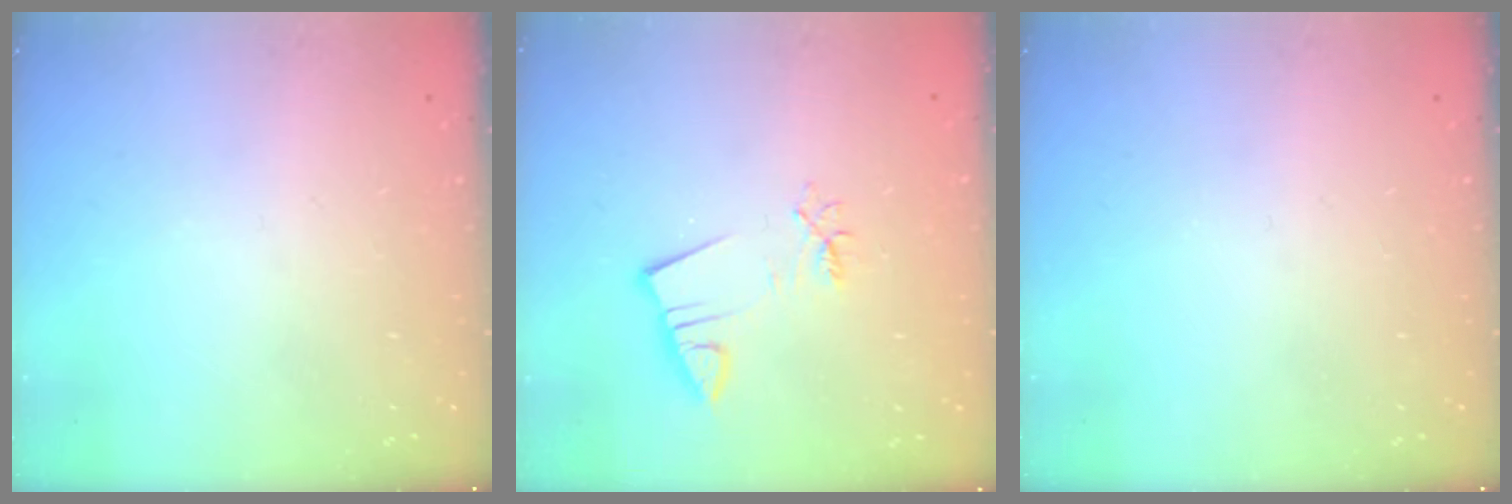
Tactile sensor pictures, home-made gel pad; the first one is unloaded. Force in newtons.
{"total": 3.9, "press": 3.8, "slide": 0.5}
{"total": 0.0}